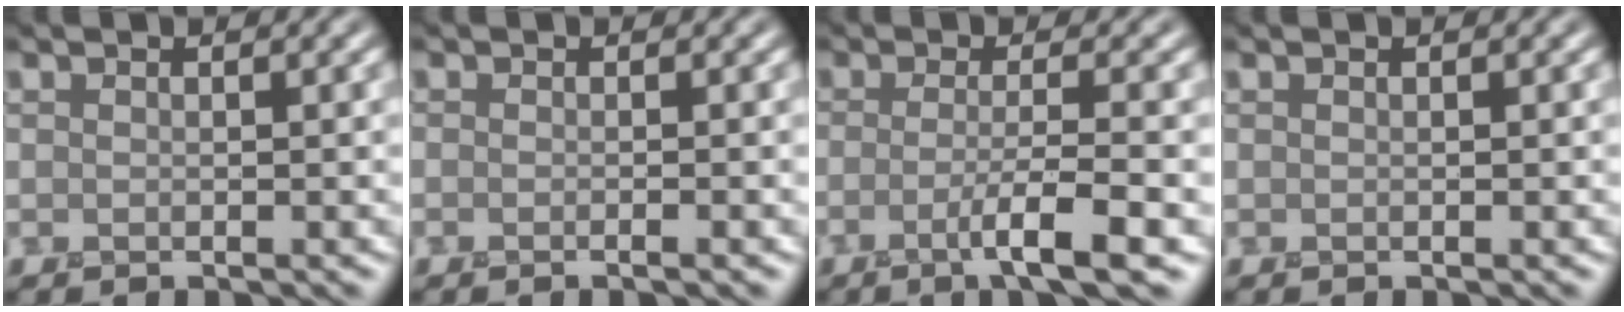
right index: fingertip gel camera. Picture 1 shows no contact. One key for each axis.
{"total": 1.1, "fx": -0.4, "fy": 0.3, "fz": 0.9, "tx": -0.009, "ty": -0.005, "tz": -0.012}
{"total": 4.3, "fx": -1.7, "fy": 0.6, "fz": 3.9, "tx": -0.065, "ty": -0.001, "tz": -0.042}
{"total": 0.0}